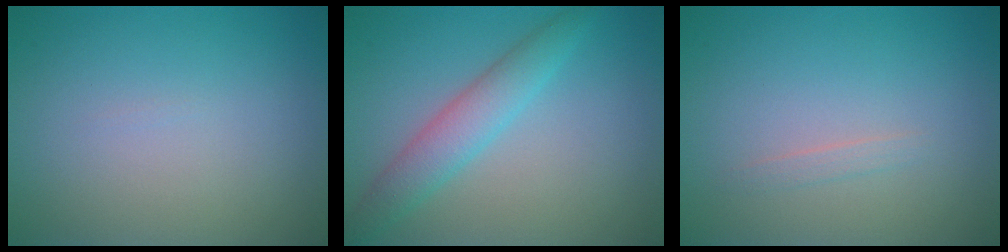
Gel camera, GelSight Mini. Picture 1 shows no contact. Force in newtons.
{"total": 3.4, "press": 3.4, "slide": 0.2}
{"total": 0.6, "press": 0.6, "slide": 0.1}